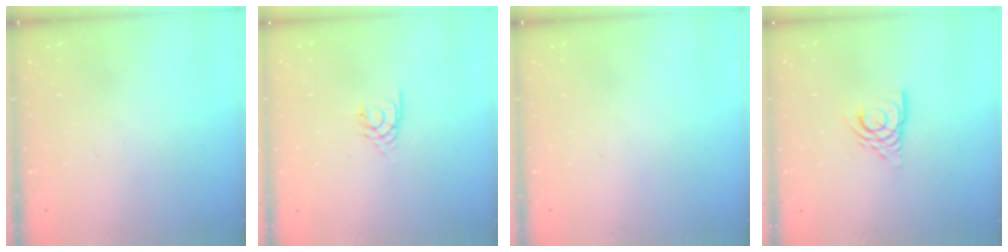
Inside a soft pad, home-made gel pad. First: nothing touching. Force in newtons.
{"total": 2.3, "press": 2.3, "slide": 0.4}
{"total": 0.0}
{"total": 8.0, "press": 8.0, "slide": 0.7}